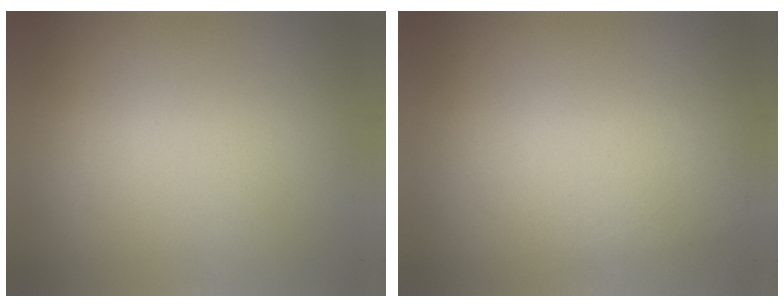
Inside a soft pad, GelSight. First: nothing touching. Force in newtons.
{"total": 1.0}